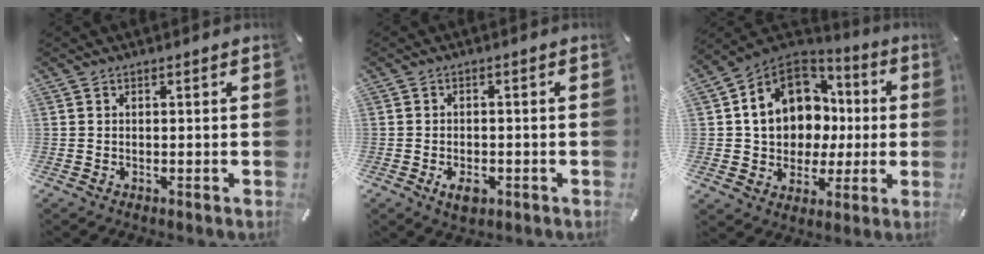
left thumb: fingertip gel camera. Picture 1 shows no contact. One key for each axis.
{"total": 3.9, "fx": -1.7, "fy": 2.2, "fz": 2.8, "tx": -0.059, "ty": 0.003, "tz": -0.031}
{"total": 16.4, "fx": 2.7, "fy": 13.4, "fz": 9.0, "tx": -0.172, "ty": -0.004, "tz": 0.055}